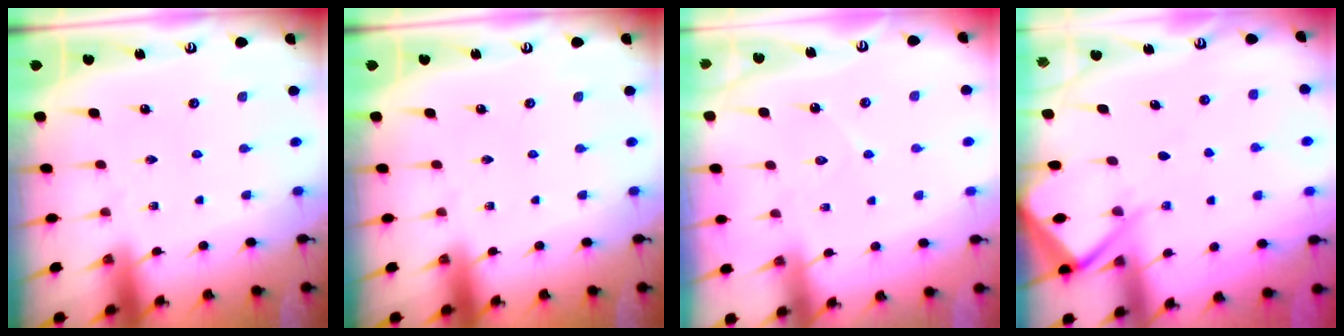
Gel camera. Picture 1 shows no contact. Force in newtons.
{"total": 0.0}
{"total": 5.2, "press": 5.2, "slide": 0.6}
{"total": 6.1, "press": 6.1, "slide": 0.6}